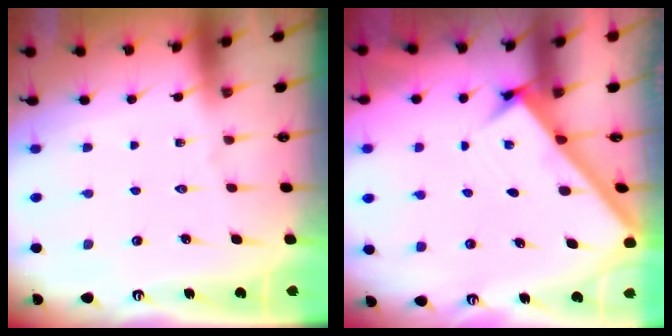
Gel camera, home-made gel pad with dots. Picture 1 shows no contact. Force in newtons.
{"total": 2.5, "press": 2.5, "slide": 0.3}